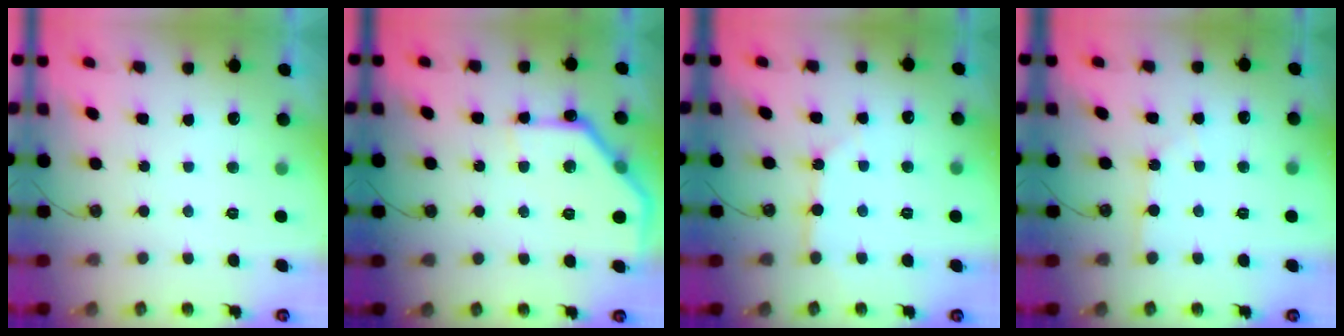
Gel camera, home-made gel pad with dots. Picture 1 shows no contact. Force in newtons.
{"total": 15.5, "press": 15.5, "slide": 0.2}
{"total": 3.4, "press": 3.4, "slide": 0.2}
{"total": 2.6, "press": 2.6, "slide": 0.4}